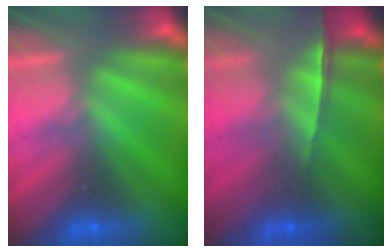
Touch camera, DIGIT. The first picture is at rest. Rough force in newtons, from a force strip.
{"total": 1.7}